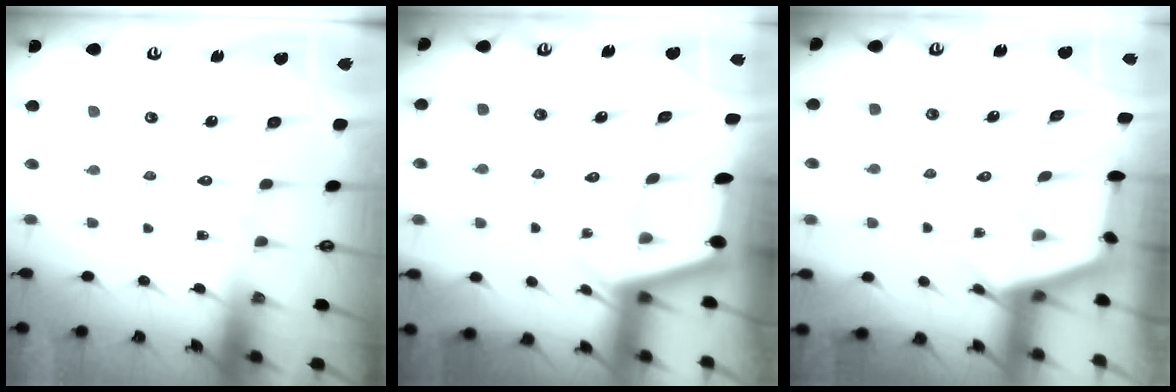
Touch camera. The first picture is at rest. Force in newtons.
{"total": 2.2, "press": 2.2, "slide": 0.1}
{"total": 2.7, "press": 2.7, "slide": 0.3}